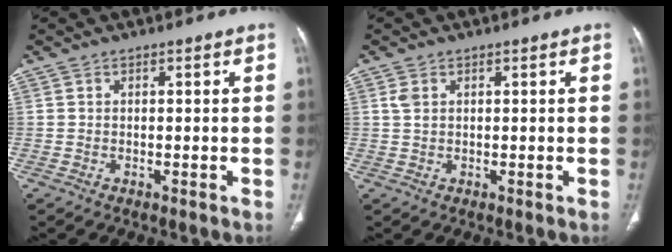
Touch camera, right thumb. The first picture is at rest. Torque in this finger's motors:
{"motor_torque": [-0.47, 0.68, 0.27, 0.40, -0.01]}